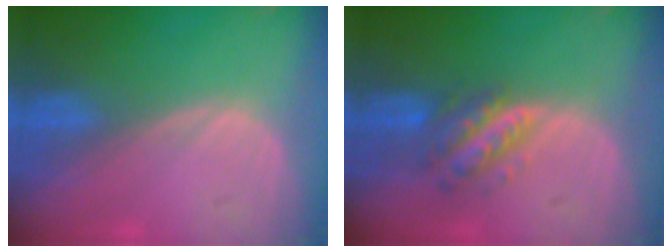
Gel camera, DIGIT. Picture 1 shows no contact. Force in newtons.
{"total": 5.8, "press": 5.3, "slide": 2.3}